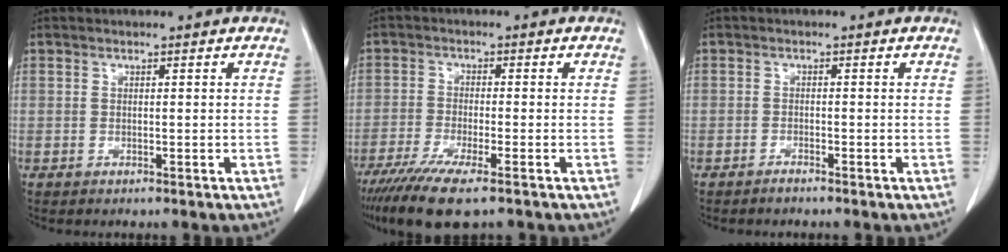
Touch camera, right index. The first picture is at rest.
{"total": 8.9, "force": [-6.2, 0.8, 6.3], "torque": [-0.109, -0.023, -0.103]}
{"total": 0.9, "force": [-0.9, 0.0, 0.2], "torque": [-0.002, 0.001, -0.013]}